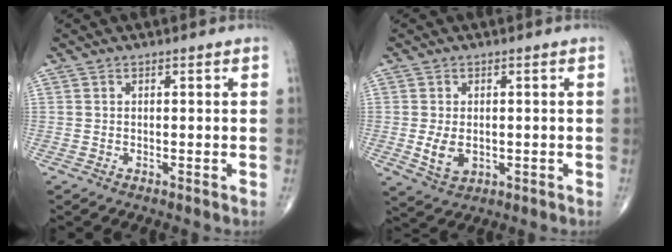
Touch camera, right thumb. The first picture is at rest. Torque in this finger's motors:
{"motor_torque": [-0.16, 0.16, 0.21, 0.48, 0.14]}